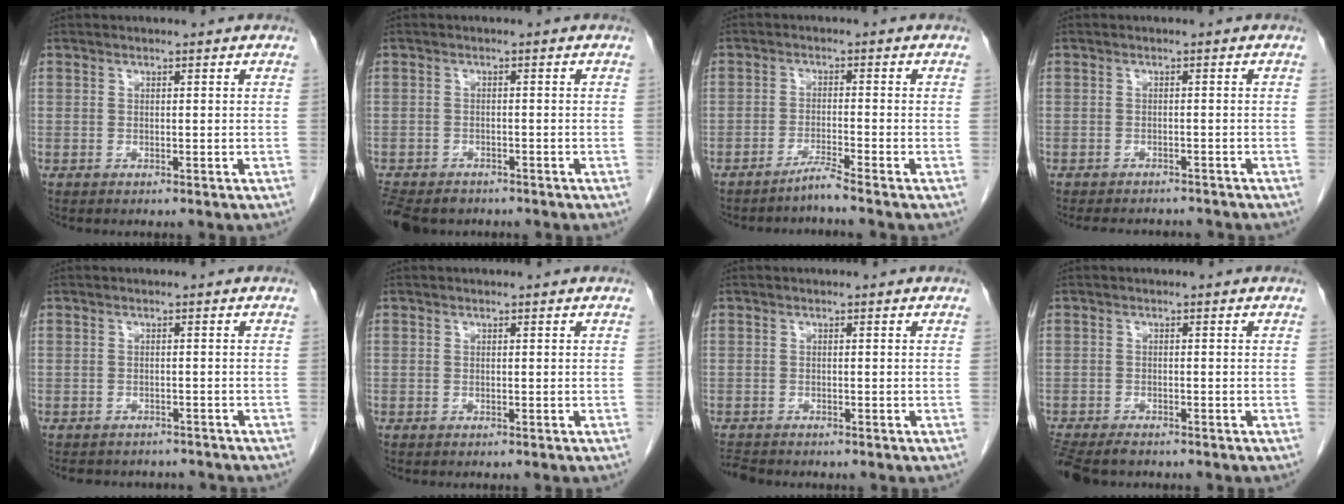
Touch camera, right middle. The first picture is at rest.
{"total": 10.5, "force": [-7.6, 5.9, 4.0], "torque": [-0.106, -0.018, -0.104]}
{"total": 2.7, "force": [-2.3, -1.0, 0.9], "torque": [-0.016, -0.007, -0.046]}
{"total": 7.5, "force": [-7.0, 2.0, 2.0], "torque": [-0.030, -0.003, -0.086]}
{"total": 7.0, "force": [-6.4, 2.6, 1.3], "torque": [-0.021, 0.003, -0.073]}
{"total": 0.0}
{"total": 2.0, "force": [-2.0, 0.3, 0.3], "torque": [-0.010, -0.010, -0.035]}
{"total": 7.5, "force": [-6.3, 2.4, 3.3], "torque": [-0.057, -0.011, -0.102]}